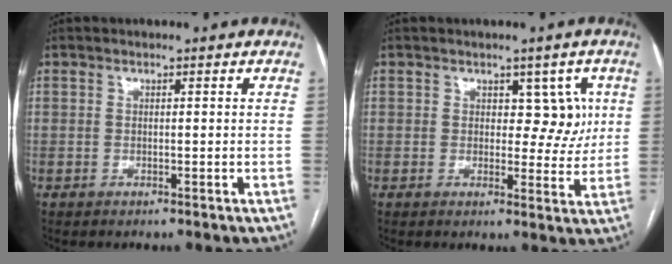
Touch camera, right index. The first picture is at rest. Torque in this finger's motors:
{"motor_torque": [-0.02, 0.09, -0.01, 0.00]}